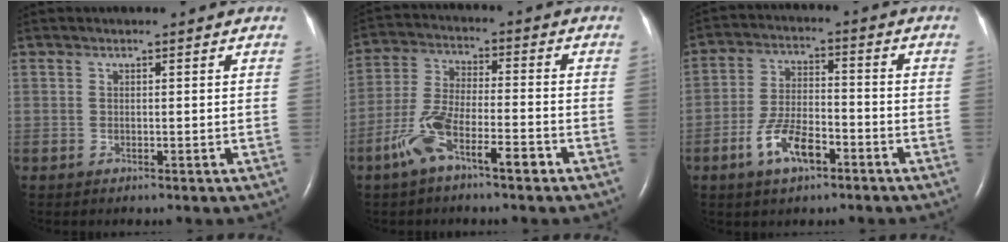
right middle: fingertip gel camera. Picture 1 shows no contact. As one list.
[{"total": 8.8, "force": [-5.1, 2.1, 6.8], "torque": [-0.147, 0.008, -0.095]}, {"total": 8.2, "force": [-4.3, 3.2, 6.1], "torque": [-0.129, 0.004, -0.080]}]